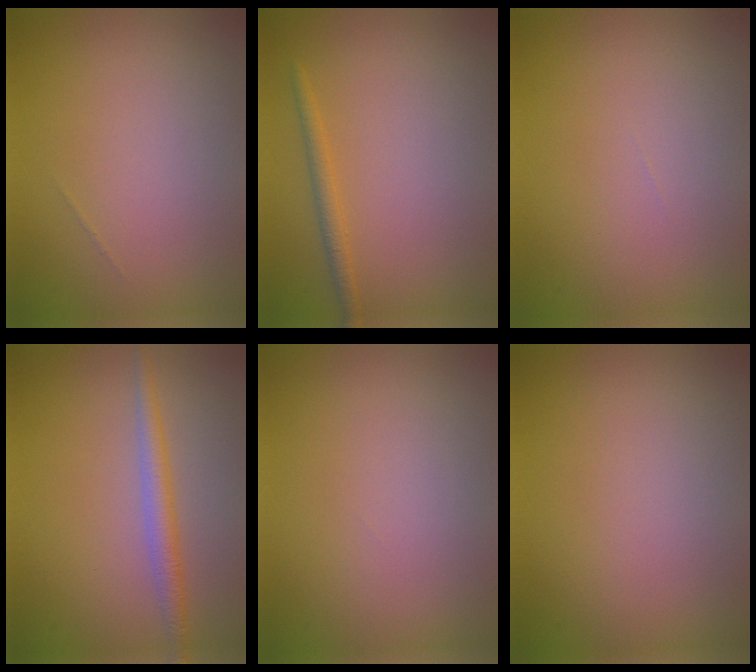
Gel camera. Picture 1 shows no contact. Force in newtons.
{"total": 1.3, "press": 1.3, "slide": 0.1}
{"total": 0.0}
{"total": 2.1, "press": 2.1, "slide": 0.1}
{"total": 0.0}
{"total": 0.0}